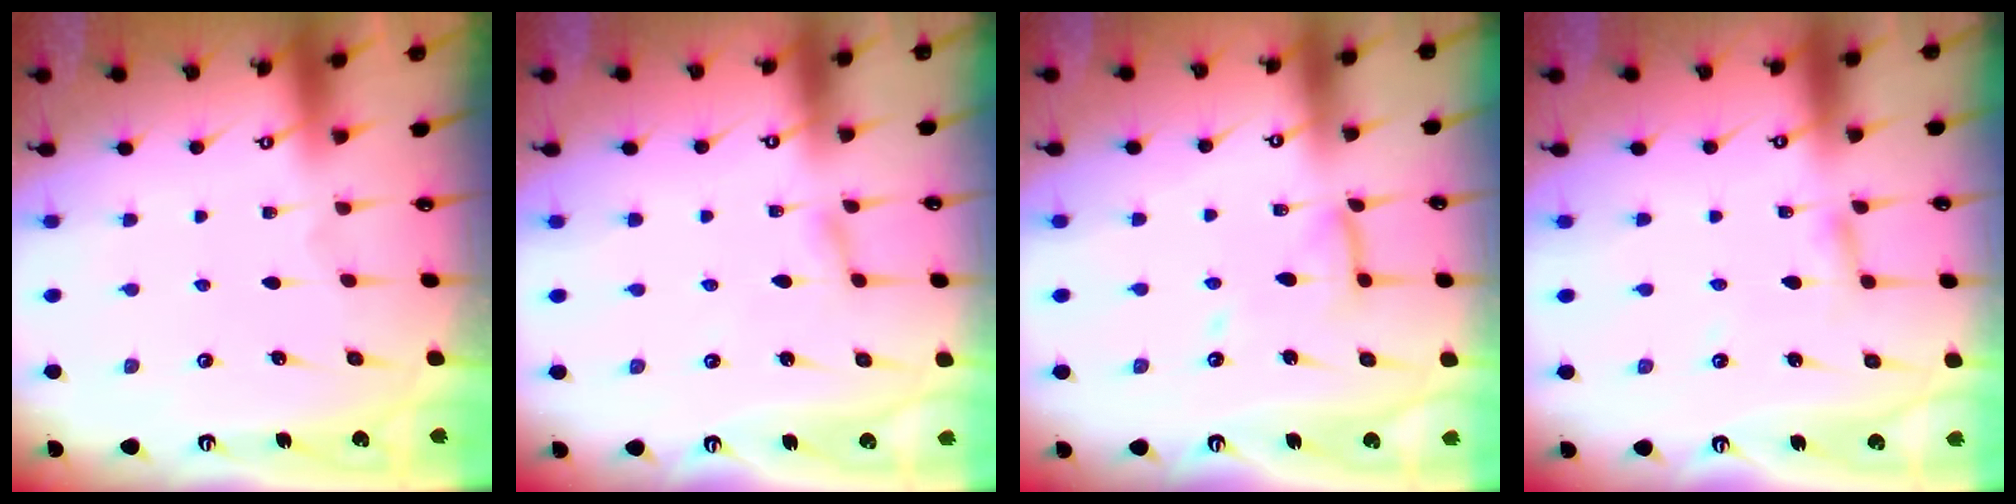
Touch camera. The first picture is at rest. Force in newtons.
{"total": 2.0, "press": 1.9, "slide": 0.3}
{"total": 11.1, "press": 11.1, "slide": 0.9}
{"total": 2.8, "press": 2.8, "slide": 0.2}